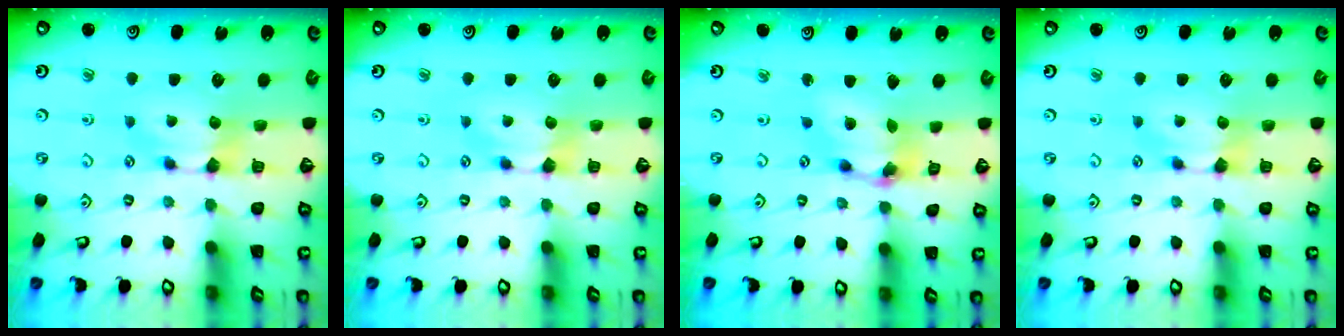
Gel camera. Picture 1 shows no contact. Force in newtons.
{"total": 0.0}
{"total": 6.2, "press": 5.7, "slide": 2.3}
{"total": 0.0}